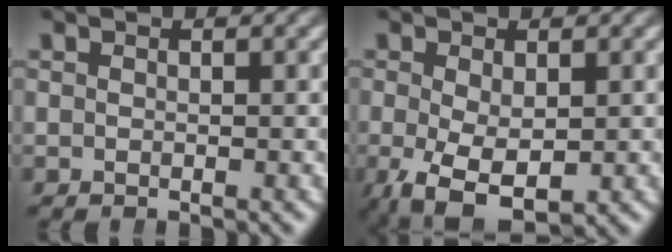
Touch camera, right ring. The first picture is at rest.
{"total": 8.0, "force": [-4.3, 4.5, 5.0], "torque": [-0.122, -0.072, -0.034]}